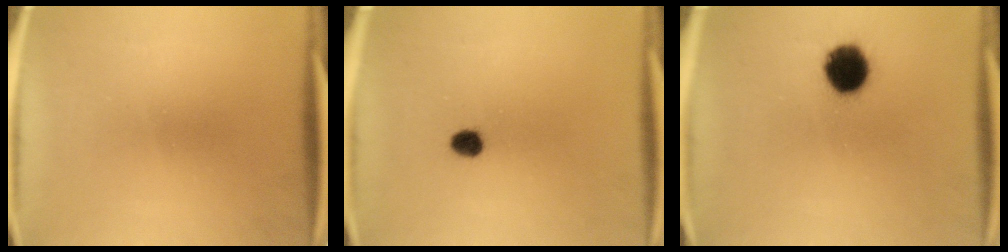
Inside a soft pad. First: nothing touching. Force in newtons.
{"total": 2.8}
{"total": 10.1}